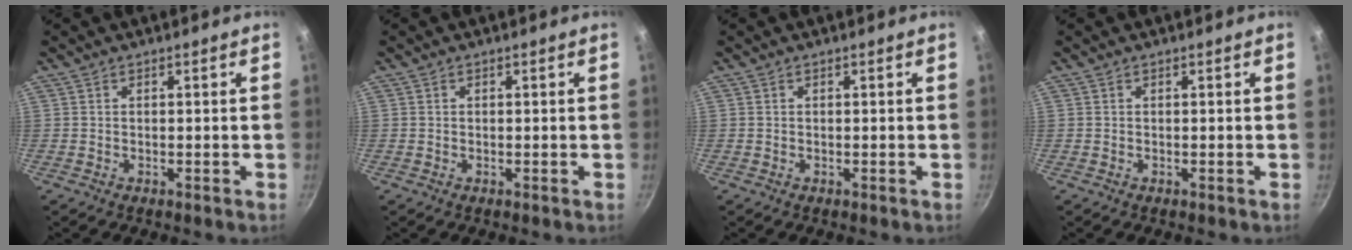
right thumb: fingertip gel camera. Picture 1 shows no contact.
{"total": 0.0}
{"total": 0.0}
{"total": 0.0}